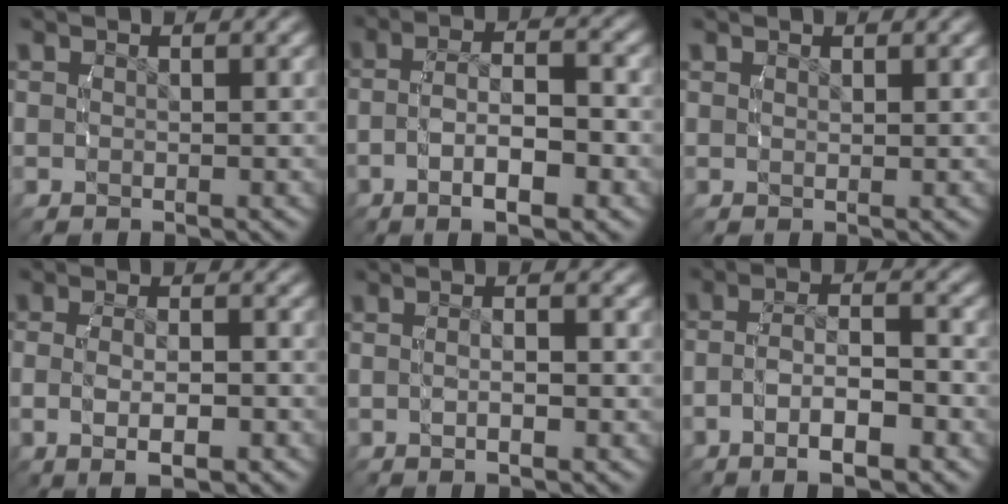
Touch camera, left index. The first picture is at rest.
{"total": 5.2, "force": [-1.6, 1.9, 4.6], "torque": [-0.084, 0.004, -0.026]}
{"total": 0.7, "force": [0.5, -0.5, 0.0], "torque": [0.000, -0.007, 0.014]}
{"total": 4.4, "force": [-1.2, 1.8, 3.8], "torque": [-0.073, -0.003, -0.016]}
{"total": 2.3, "force": [-0.4, 0.2, 2.2], "torque": [-0.042, 0.002, -0.006]}
{"total": 5.0, "force": [-2.0, 2.0, 4.2], "torque": [-0.076, 0.002, -0.033]}